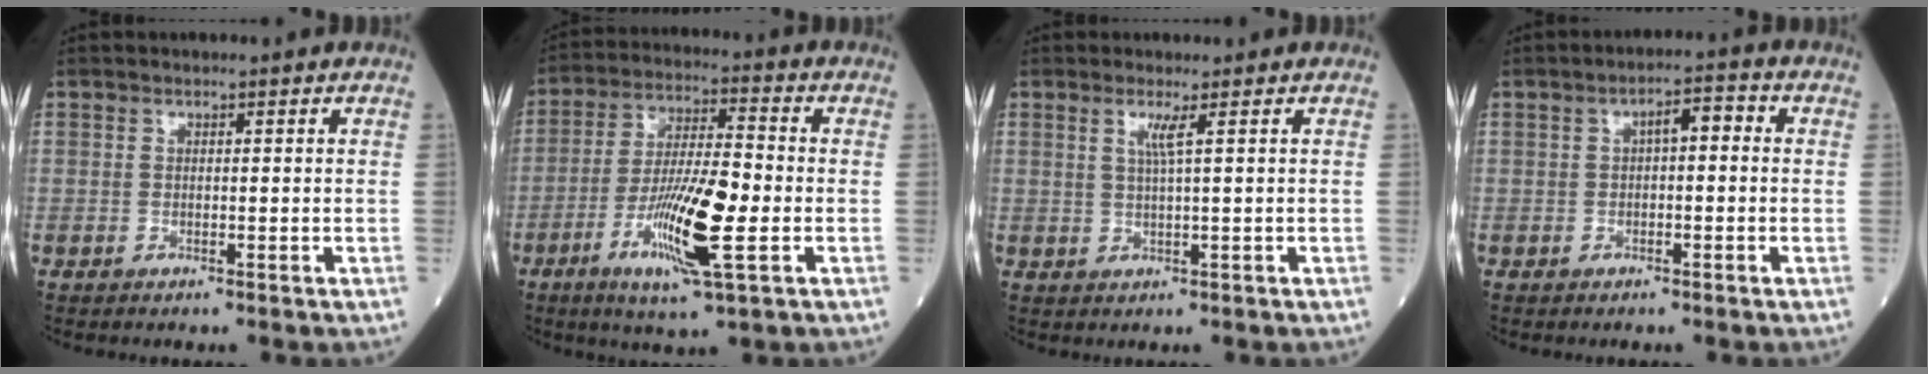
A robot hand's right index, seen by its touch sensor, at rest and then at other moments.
{"total": 12.9, "force": [-3.9, 1.4, 12.2], "torque": [-0.232, -0.012, -0.071]}
{"total": 2.3, "force": [0.9, -0.6, 2.0], "torque": [-0.044, -0.002, 0.020]}
{"total": 3.7, "force": [0.5, 1.3, 3.5], "torque": [-0.053, 0.022, 0.006]}